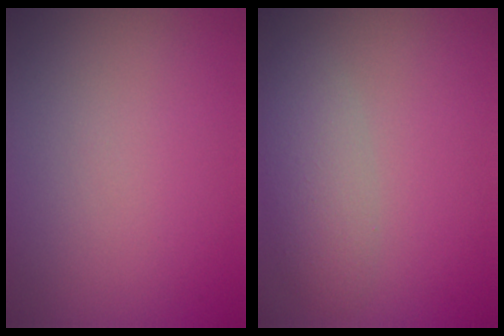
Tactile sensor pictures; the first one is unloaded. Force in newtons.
{"total": 3.0, "press": 3.0, "slide": 0.1}